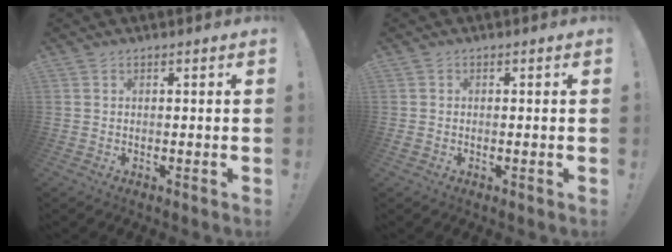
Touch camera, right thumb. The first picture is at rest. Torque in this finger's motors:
{"motor_torque": [0.02, 0.10, -0.19, 0.07, 0.06]}